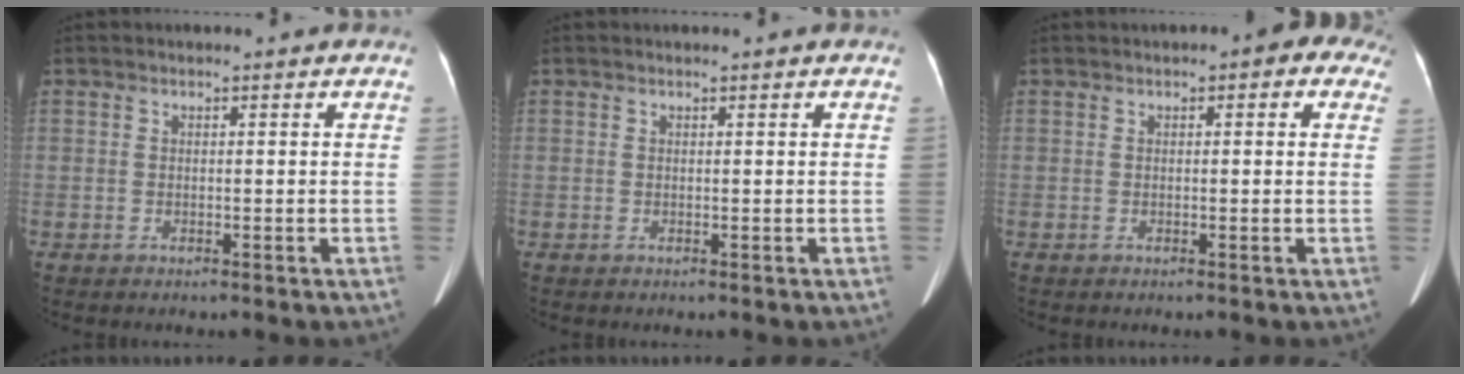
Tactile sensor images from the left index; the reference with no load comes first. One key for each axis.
{"total": 0.0}
{"total": 3.9, "fx": 1.9, "fy": 1.7, "fz": 2.9, "tx": -0.024, "ty": 0.023, "tz": 0.013}